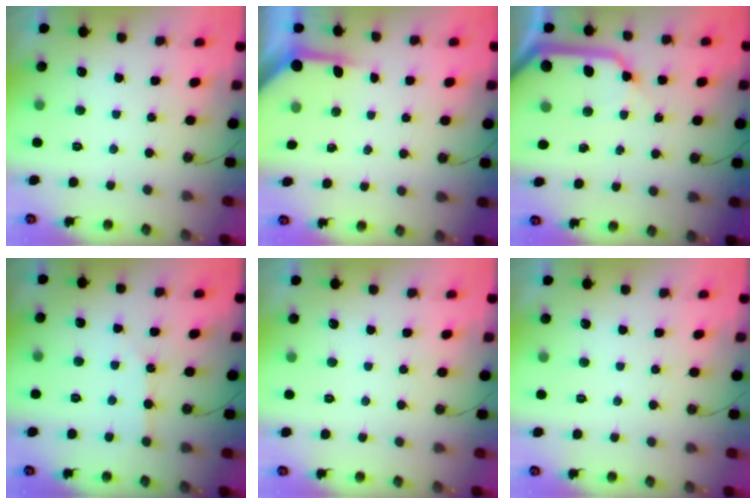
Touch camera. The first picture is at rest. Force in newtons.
{"total": 3.9, "press": 3.9, "slide": 0.5}
{"total": 14.3, "press": 14.2, "slide": 1.5}
{"total": 2.4, "press": 2.4, "slide": 0.4}
{"total": 0.0}
{"total": 0.0}